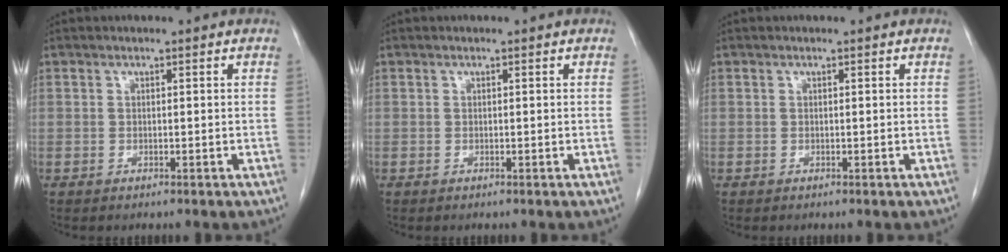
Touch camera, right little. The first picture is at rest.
{"total": 0.0}
{"total": 0.0}